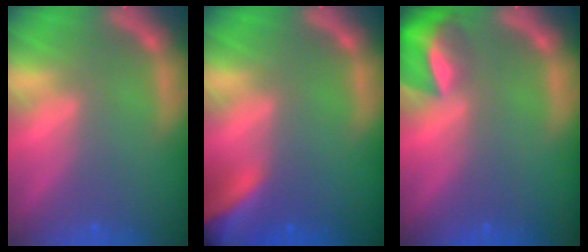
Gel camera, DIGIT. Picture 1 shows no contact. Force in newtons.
{"total": 10.0}
{"total": 6.0}